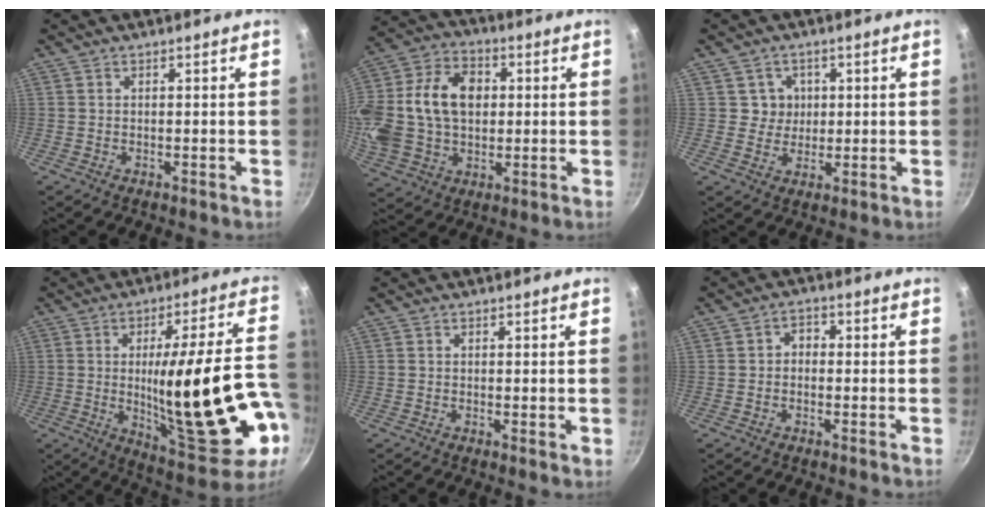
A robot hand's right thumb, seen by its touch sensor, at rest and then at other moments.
{"total": 23.6, "force": [2.4, 17.1, 16.0], "torque": [-0.318, 0.027, 0.040]}
{"total": 4.2, "force": [1.0, 4.0, 0.7], "torque": [0.020, 0.000, 0.012]}
{"total": 26.6, "force": [-4.4, 7.0, 25.3], "torque": [-0.351, 0.004, -0.040]}
{"total": 0.8, "force": [0.0, 0.1, 0.8], "torque": [-0.012, -0.003, -0.002]}
{"total": 2.7, "force": [-0.4, 2.2, 1.6], "torque": [-0.013, 0.011, -0.013]}